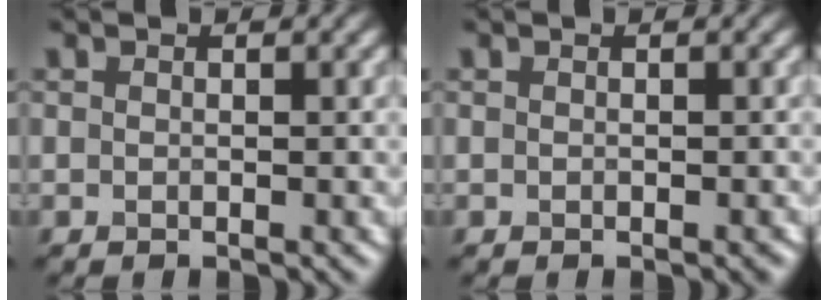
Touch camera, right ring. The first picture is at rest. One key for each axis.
{"total": 0.0}